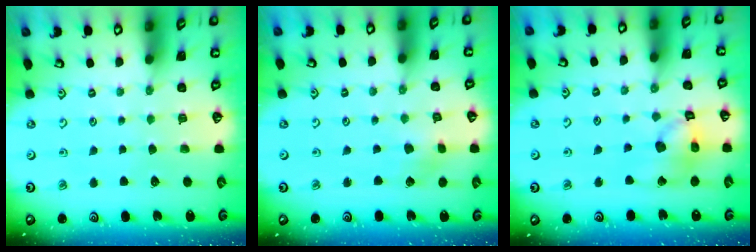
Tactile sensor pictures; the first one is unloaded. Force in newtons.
{"total": 2.8, "press": 2.8, "slide": 0.4}
{"total": 13.4, "press": 13.3, "slide": 1.9}